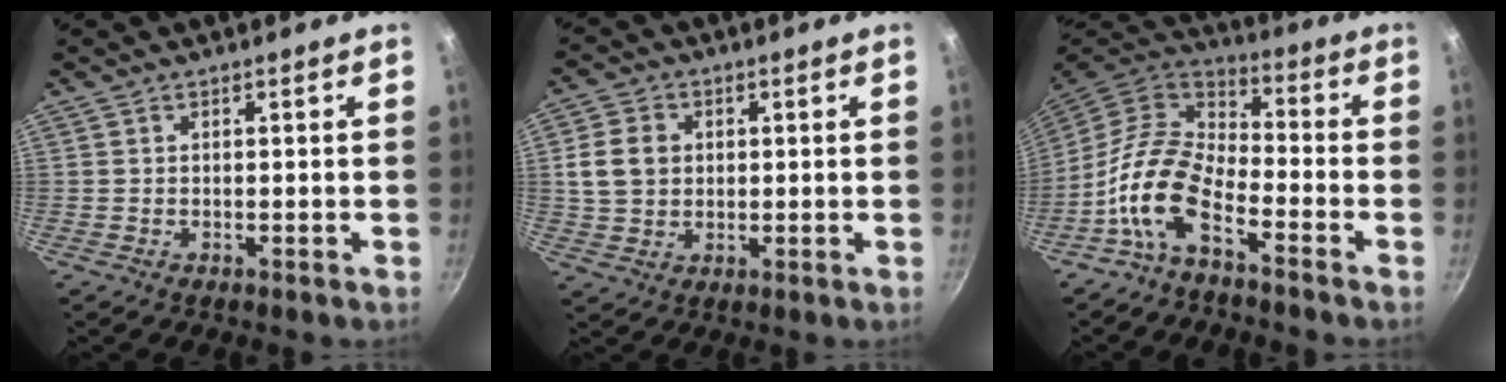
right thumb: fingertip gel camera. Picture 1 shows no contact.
{"total": 7.5, "force": [1.3, 6.1, 4.2], "torque": [-0.061, 0.004, 0.022]}
{"total": 12.2, "force": [-6.3, 5.9, 8.7], "torque": [-0.161, 0.059, -0.138]}